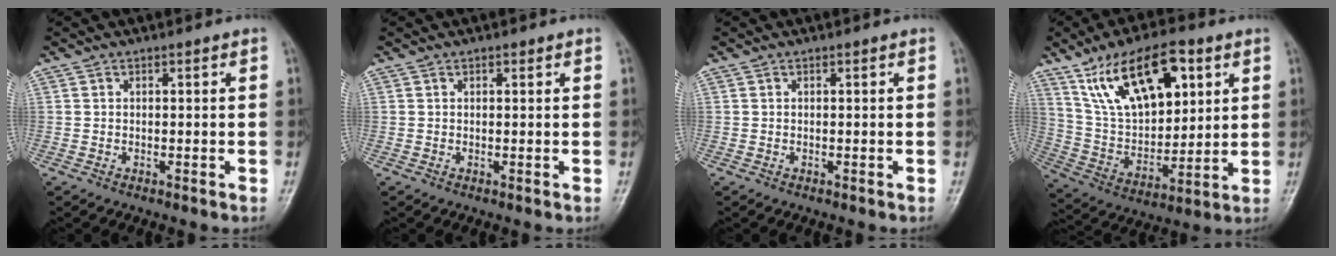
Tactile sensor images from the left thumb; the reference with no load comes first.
{"total": 0.5, "force": [0.4, 0.3, 0.3], "torque": [0.000, -0.002, 0.003]}
{"total": 0.0}
{"total": 19.5, "force": [9.4, 9.9, 13.9], "torque": [-0.194, -0.029, 0.178]}